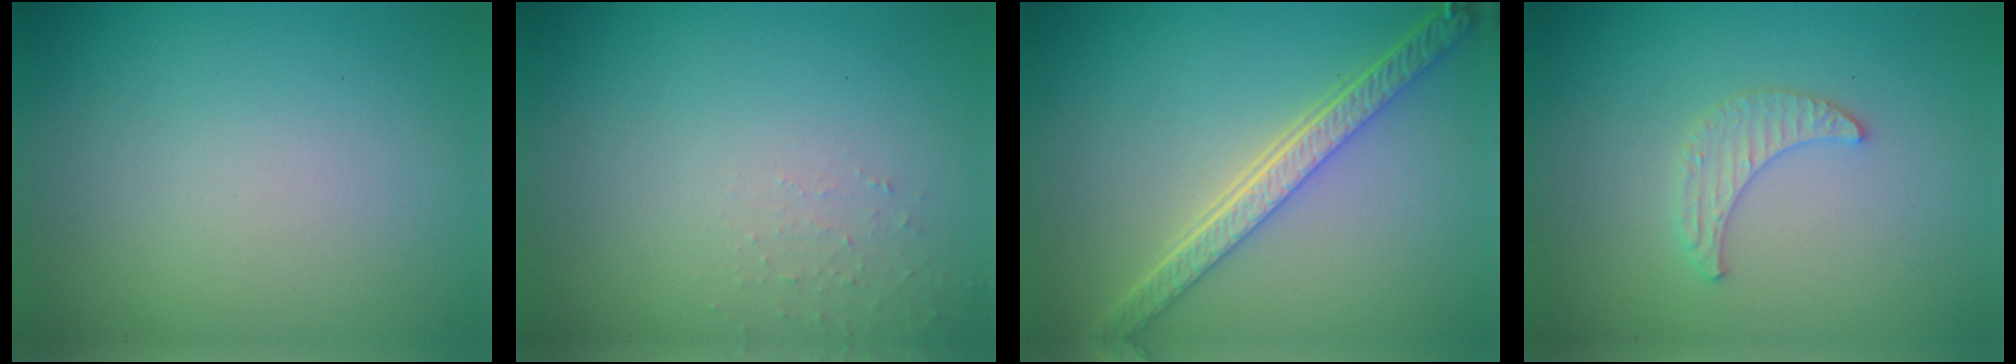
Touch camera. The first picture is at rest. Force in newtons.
{"total": 1.1, "press": 1.0, "slide": 0.2}
{"total": 5.2, "press": 4.0, "slide": 3.3}
{"total": 2.0, "press": 1.9, "slide": 0.5}